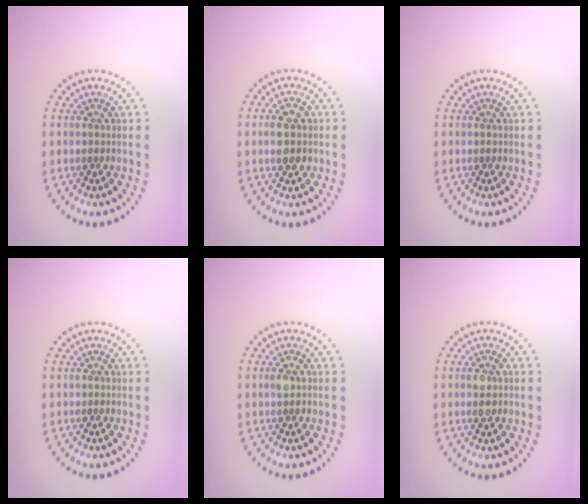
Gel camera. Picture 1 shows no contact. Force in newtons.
{"total": 3.0, "press": 3.0, "slide": 0.0}
{"total": 0.0}
{"total": 0.0}
{"total": 0.6, "press": 0.5, "slide": 0.3}
{"total": 1.6, "press": 1.6, "slide": 0.3}